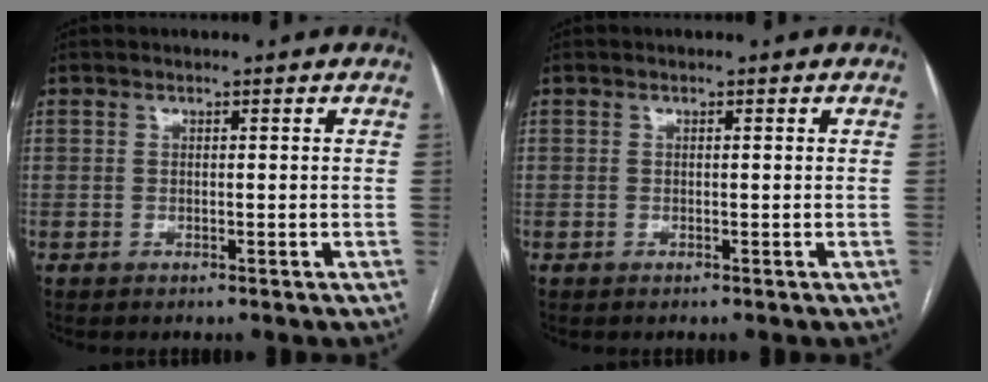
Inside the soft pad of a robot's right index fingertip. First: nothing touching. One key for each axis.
{"total": 0.0}